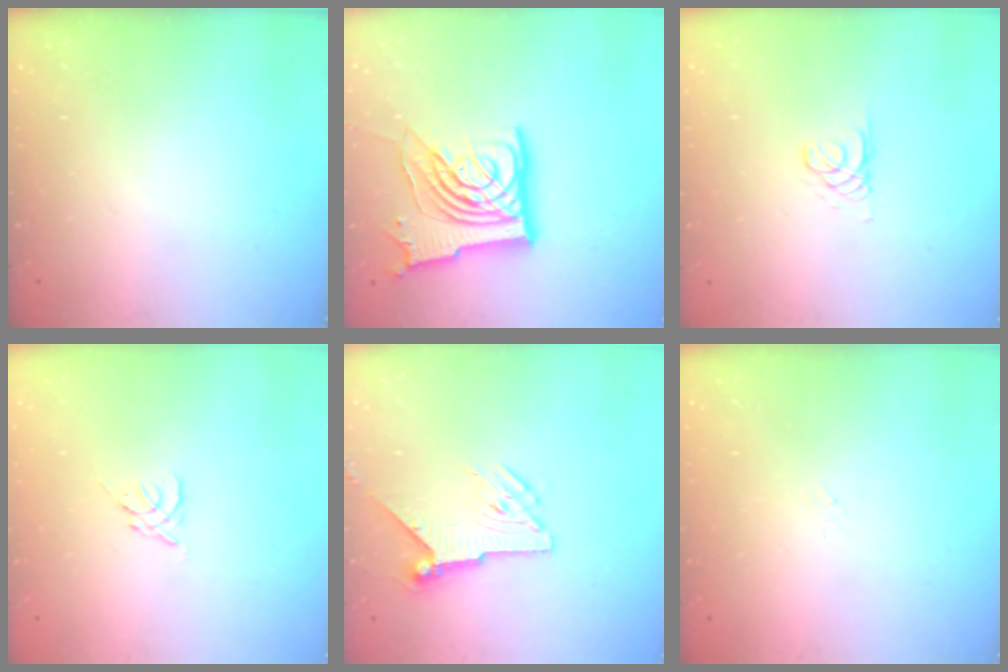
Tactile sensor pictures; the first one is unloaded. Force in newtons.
{"total": 19.2, "press": 19.1, "slide": 2.3}
{"total": 1.1, "press": 1.1, "slide": 0.1}
{"total": 1.8, "press": 1.7, "slide": 0.5}
{"total": 7.3, "press": 7.3, "slide": 0.7}
{"total": 1.5, "press": 1.4, "slide": 0.3}